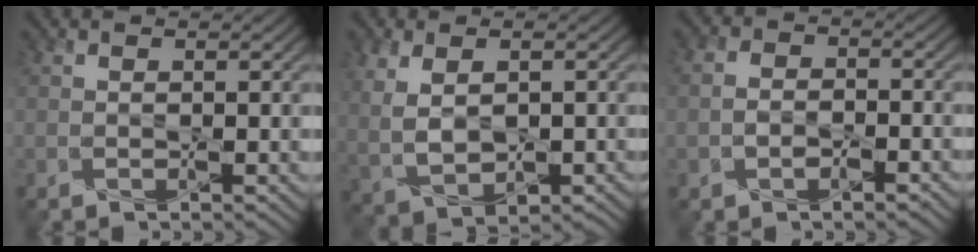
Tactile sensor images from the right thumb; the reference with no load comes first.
{"total": 6.2, "force": [0.9, 3.8, 4.9], "torque": [-0.114, -0.009, 0.025]}
{"total": 3.4, "force": [-1.4, 2.2, 2.2], "torque": [-0.035, 0.004, -0.029]}